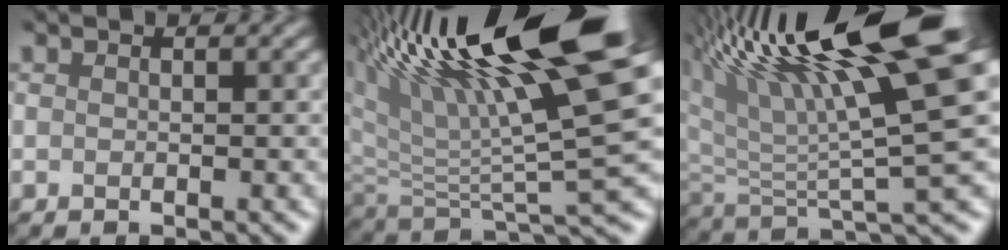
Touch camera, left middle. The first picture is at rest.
{"total": 13.8, "force": [7.4, 2.2, 11.4], "torque": [-0.219, 0.007, 0.150]}
{"total": 12.1, "force": [6.5, 1.6, 10.1], "torque": [-0.190, 0.007, 0.132]}